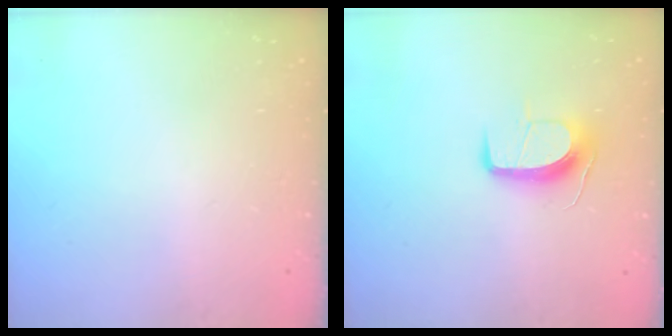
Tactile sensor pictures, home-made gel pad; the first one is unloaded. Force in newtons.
{"total": 9.9, "press": 9.9, "slide": 0.2}